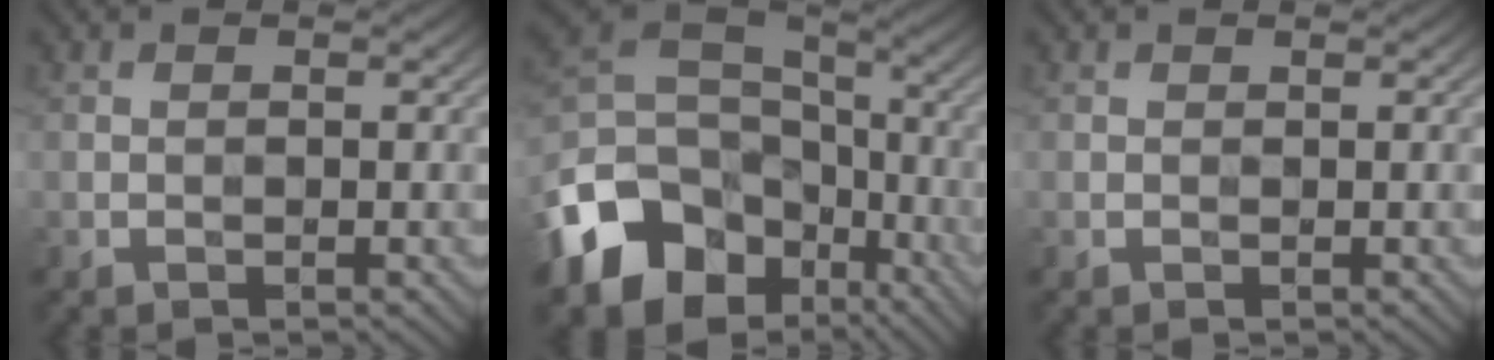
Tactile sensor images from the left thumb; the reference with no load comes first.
{"total": 15.1, "force": [-7.3, 11.3, 7.0], "torque": [-0.198, -0.035, -0.131]}
{"total": 0.0}